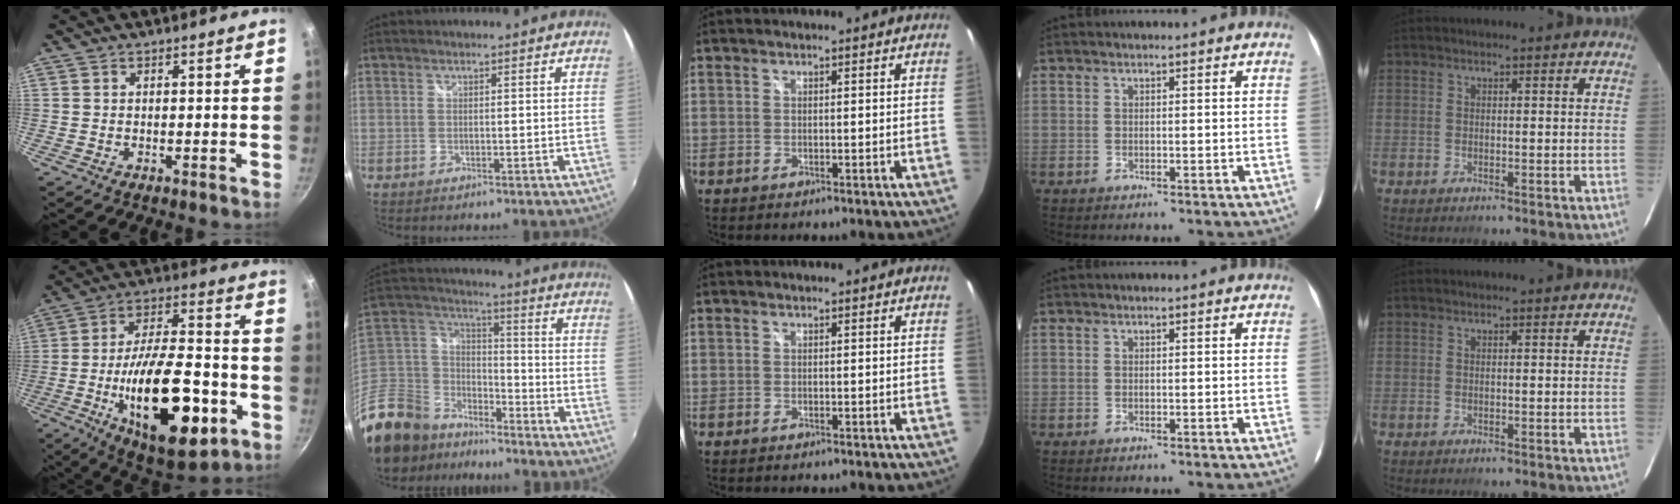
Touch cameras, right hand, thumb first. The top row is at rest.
{"thumb": {"total": 25.6, "force": [-7.7, 11.1, 21.8], "torque": [-0.327, 0.027, -0.110]}, "index": {"total": 23.1, "force": [-13.6, 16.2, 9.3], "torque": [-0.276, 0.035, -0.229]}}